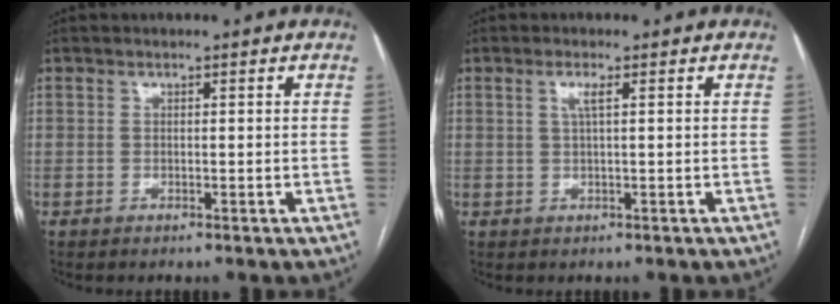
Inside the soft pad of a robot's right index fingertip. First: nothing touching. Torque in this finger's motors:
{"motor_torque": [0.08, 0.00, 0.01, 0.02]}